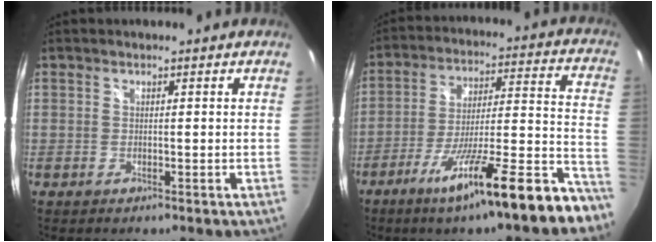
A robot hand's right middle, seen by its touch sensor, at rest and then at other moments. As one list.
[{"total": 21.7, "force": [-16.0, 0.9, 14.7], "torque": [-0.214, -0.019, -0.246]}]